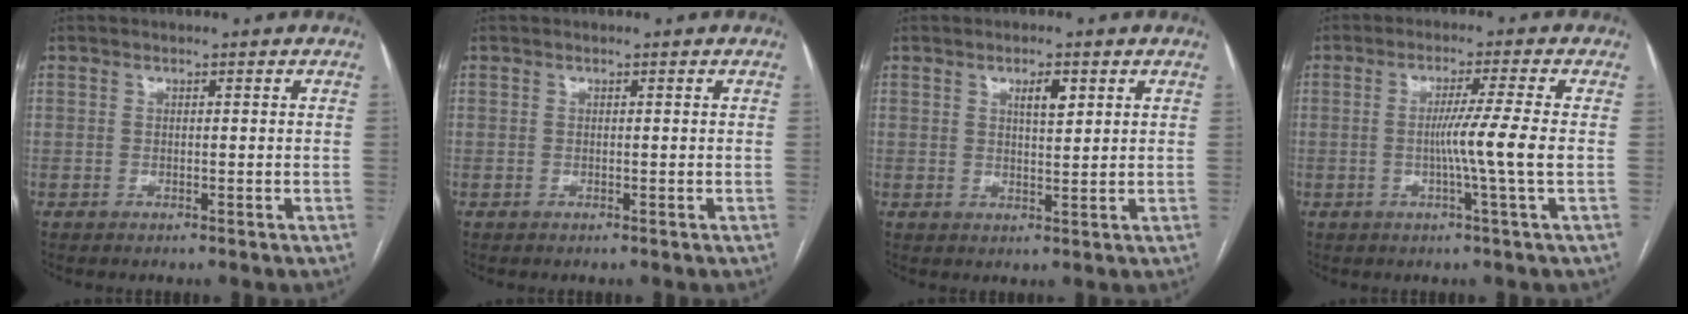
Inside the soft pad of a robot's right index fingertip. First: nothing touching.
{"total": 0.0}
{"total": 3.1, "force": [1.5, 0.9, 2.6], "torque": [-0.043, -0.001, 0.025]}
{"total": 6.1, "force": [-0.8, -2.0, 5.8], "torque": [-0.095, -0.008, -0.012]}